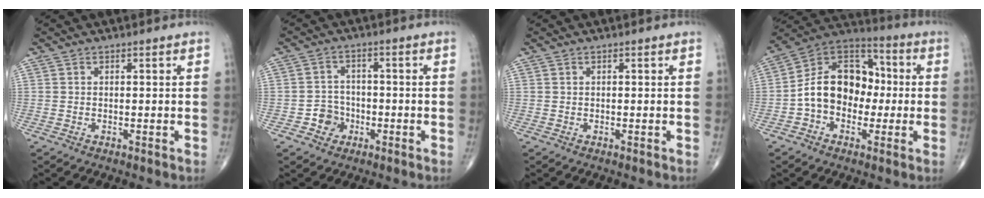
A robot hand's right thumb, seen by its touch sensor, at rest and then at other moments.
{"total": 4.5, "force": [-1.9, 3.9, 1.0], "torque": [0.011, 0.017, -0.035]}
{"total": 0.0}
{"total": 15.0, "force": [-1.3, 11.0, 10.2], "torque": [-0.137, 0.046, -0.037]}